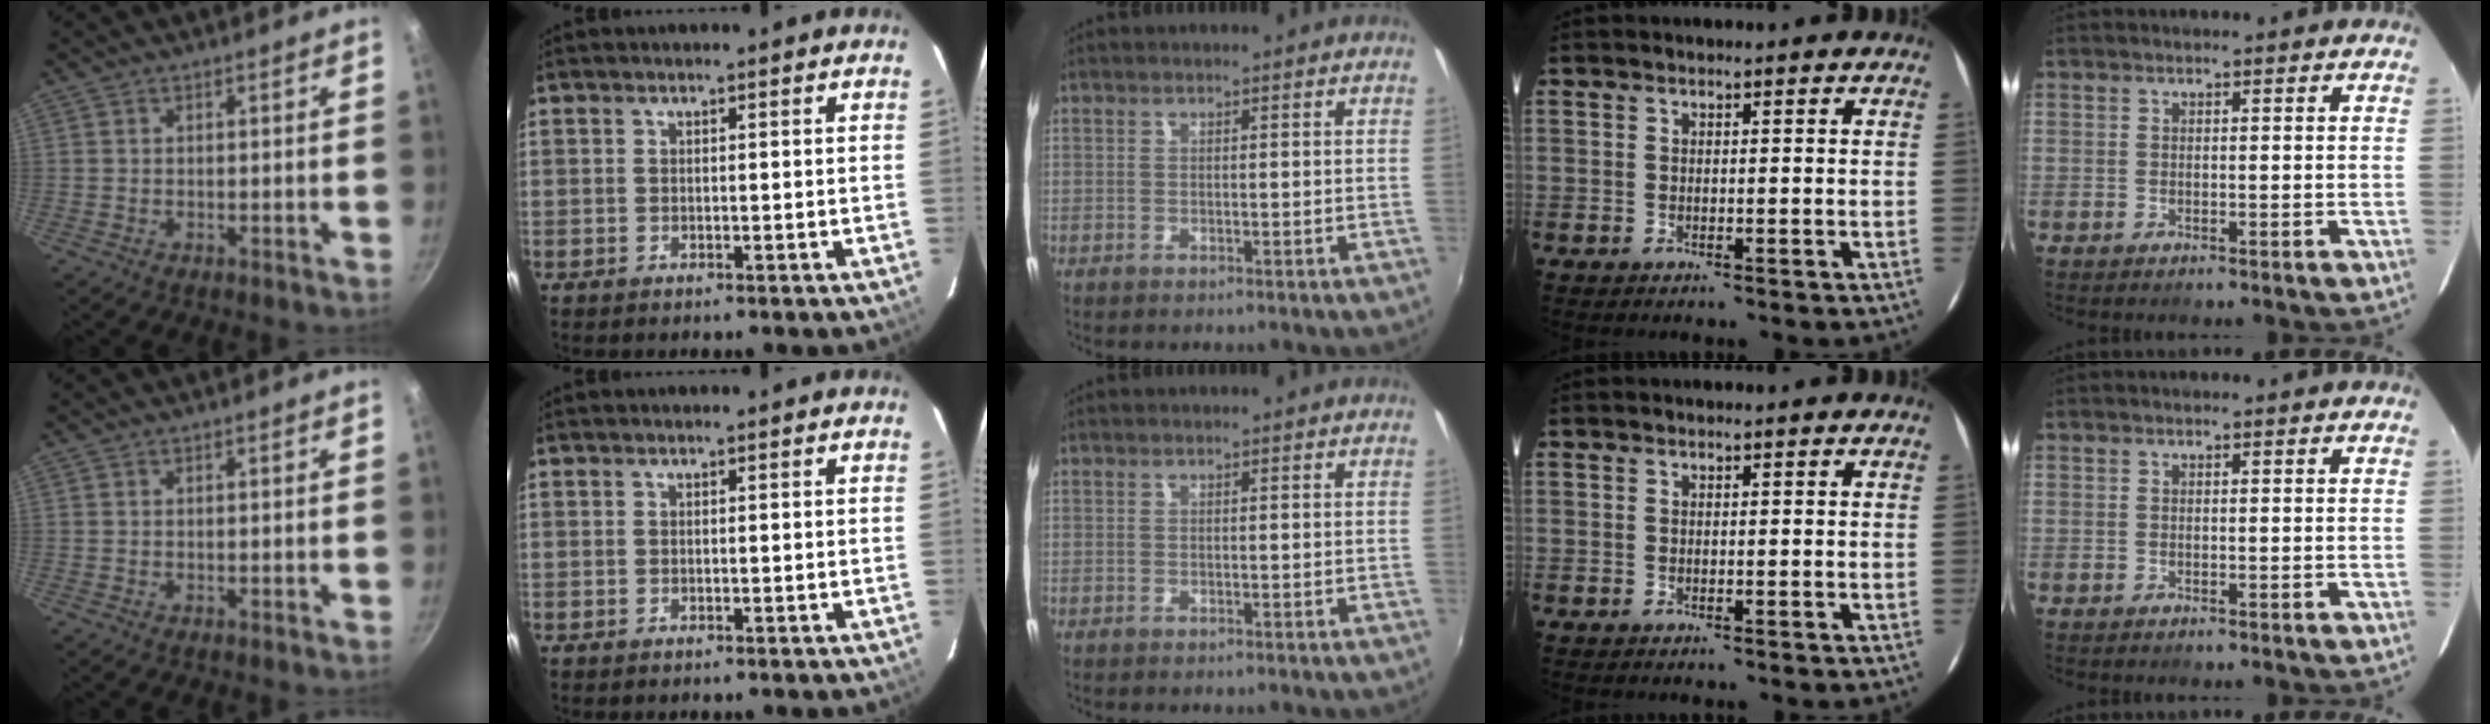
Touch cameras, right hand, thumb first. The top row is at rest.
{}